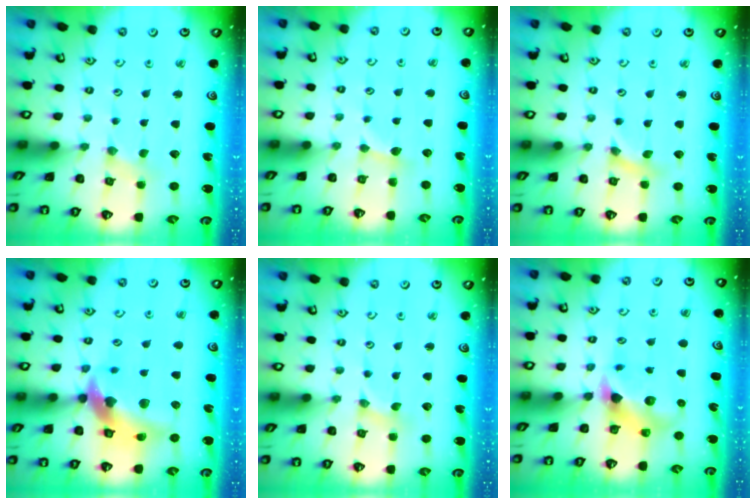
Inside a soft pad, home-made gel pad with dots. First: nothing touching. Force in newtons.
{"total": 2.9, "press": 2.9, "slide": 0.4}
{"total": 1.4, "press": 1.4, "slide": 0.2}
{"total": 14.9, "press": 14.8, "slide": 2.1}
{"total": 0.0}
{"total": 6.9, "press": 6.8, "slide": 1.1}